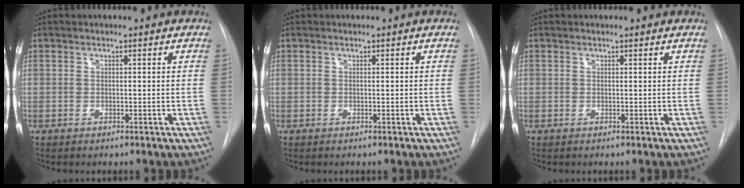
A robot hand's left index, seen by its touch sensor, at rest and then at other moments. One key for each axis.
{"total": 0.0}
{"total": 0.6, "fx": 0.5, "fy": 0.2, "fz": 0.2, "tx": -0.009, "ty": 0.005, "tz": 0.001}